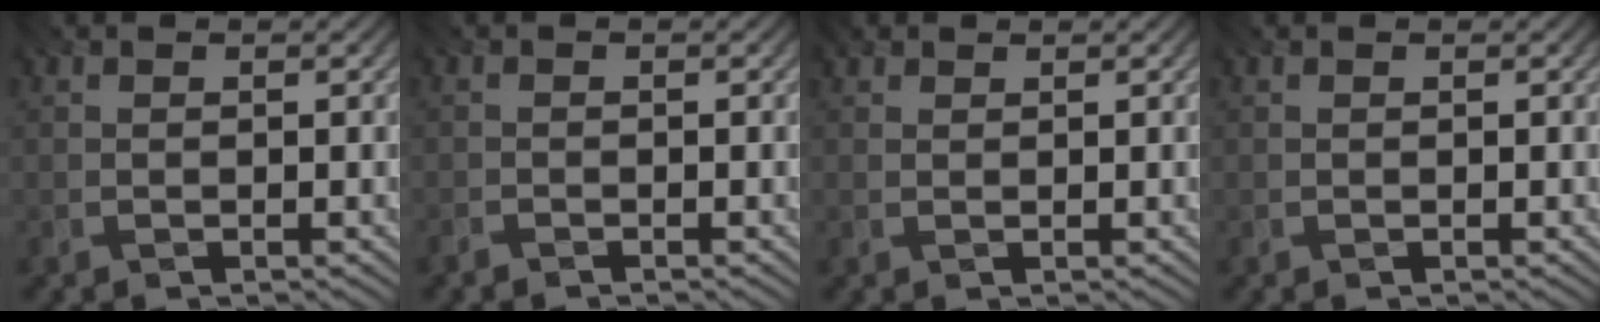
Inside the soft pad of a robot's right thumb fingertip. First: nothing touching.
{"total": 1.3, "force": [-1.2, 0.4, 0.2], "torque": [-0.008, -0.002, -0.029]}
{"total": 1.3, "force": [1.0, 0.7, 0.5], "torque": [-0.014, 0.001, 0.015]}
{"total": 0.0}